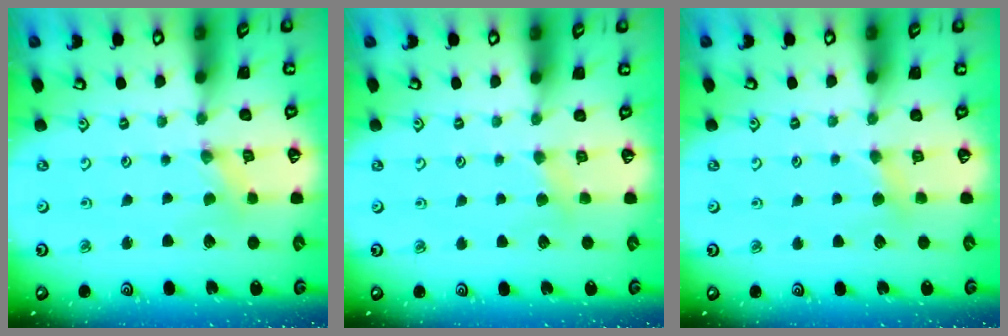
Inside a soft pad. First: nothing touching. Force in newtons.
{"total": 3.5, "press": 3.5, "slide": 0.5}
{"total": 3.0, "press": 3.0, "slide": 0.4}